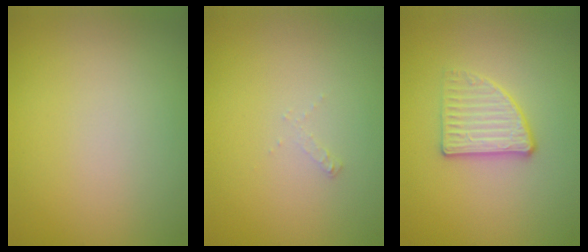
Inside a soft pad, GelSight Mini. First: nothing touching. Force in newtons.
{"total": 0.5, "press": 0.5, "slide": 0.1}
{"total": 2.7, "press": 2.6, "slide": 0.8}